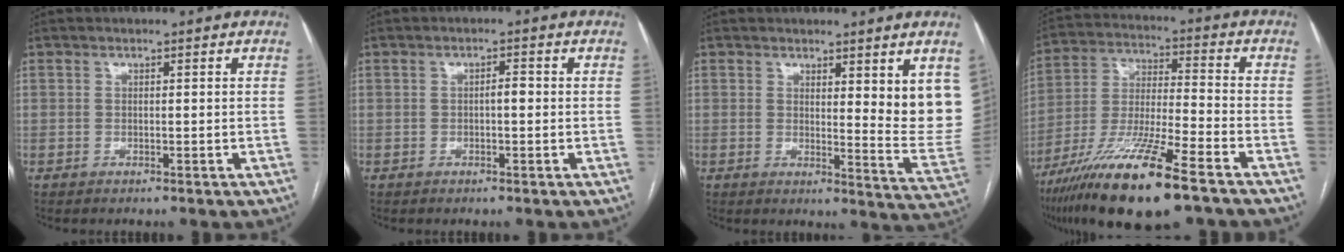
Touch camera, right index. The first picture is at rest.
{"total": 1.5, "force": [-0.2, 0.4, 1.4], "torque": [-0.021, 0.004, -0.004]}
{"total": 9.4, "force": [3.9, 1.3, 8.4], "torque": [-0.091, -0.035, 0.049]}
{"total": 18.4, "force": [-11.7, 1.8, 14.0], "torque": [-0.277, -0.041, -0.212]}